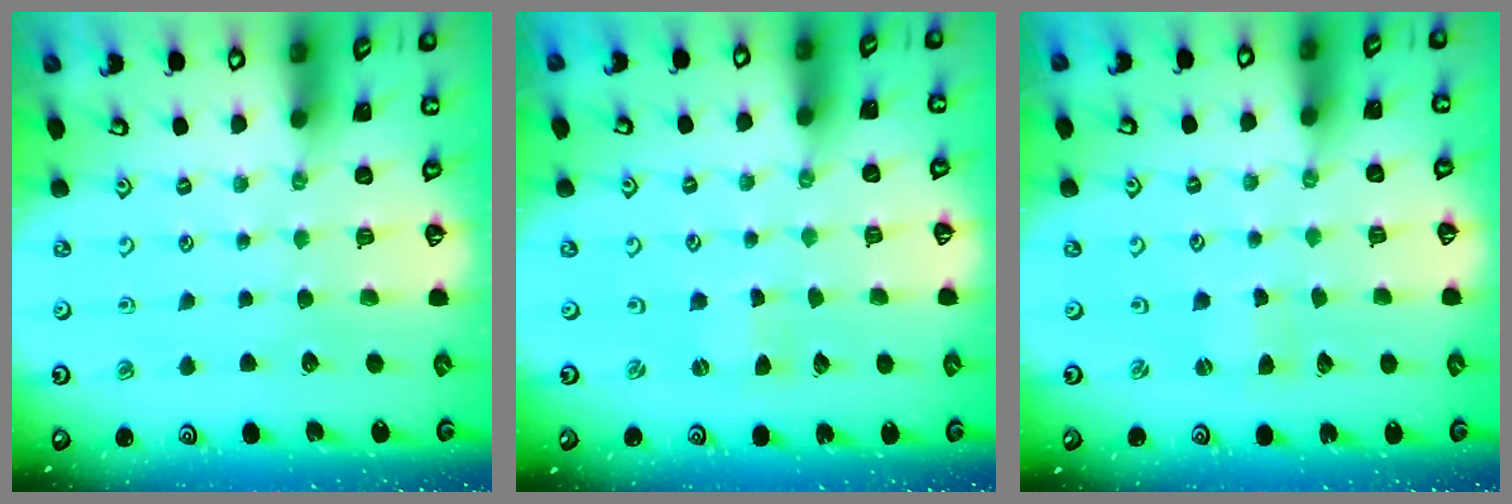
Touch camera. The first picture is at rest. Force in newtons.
{"total": 0.0}
{"total": 0.6, "press": 0.6, "slide": 0.1}